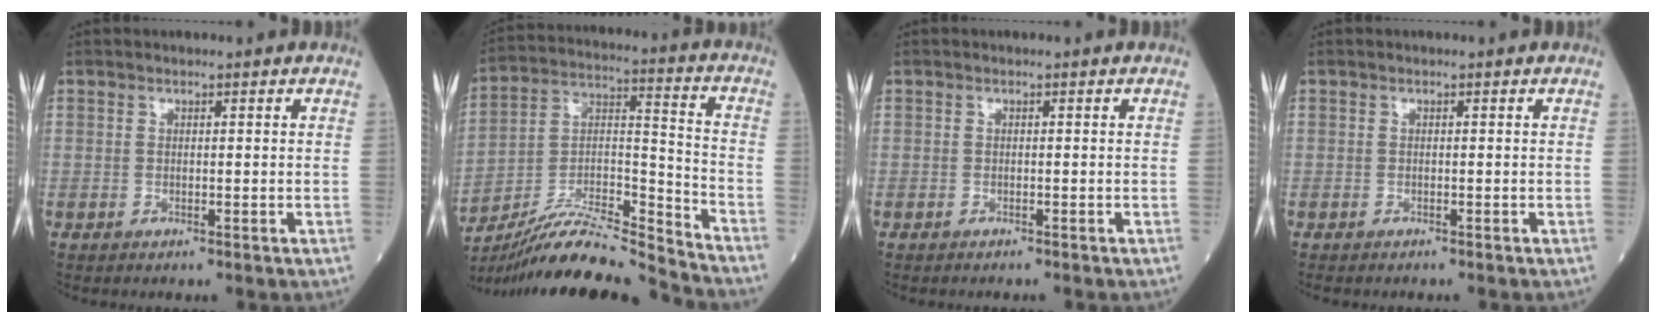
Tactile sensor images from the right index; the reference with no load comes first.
{"total": 17.5, "force": [-16.7, -1.0, 5.1], "torque": [-0.090, 0.027, -0.293]}
{"total": 1.1, "force": [-1.0, -0.1, 0.3], "torque": [-0.002, 0.000, -0.015]}
{"total": 1.6, "force": [-1.5, 0.3, 0.5], "torque": [-0.005, -0.002, -0.020]}